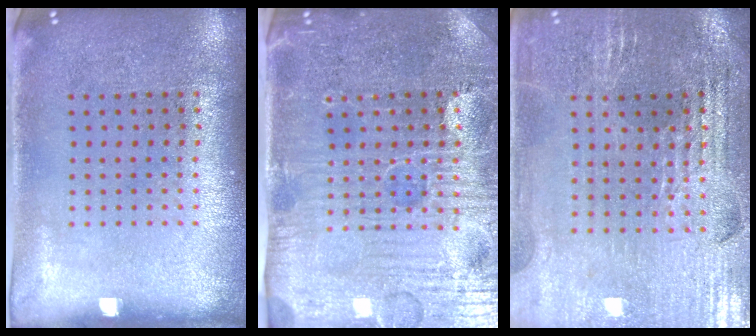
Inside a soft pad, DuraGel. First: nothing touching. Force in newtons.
{"total": 5.0, "press": 4.7, "slide": 1.8}
{"total": 2.9, "press": 2.8, "slide": 0.4}